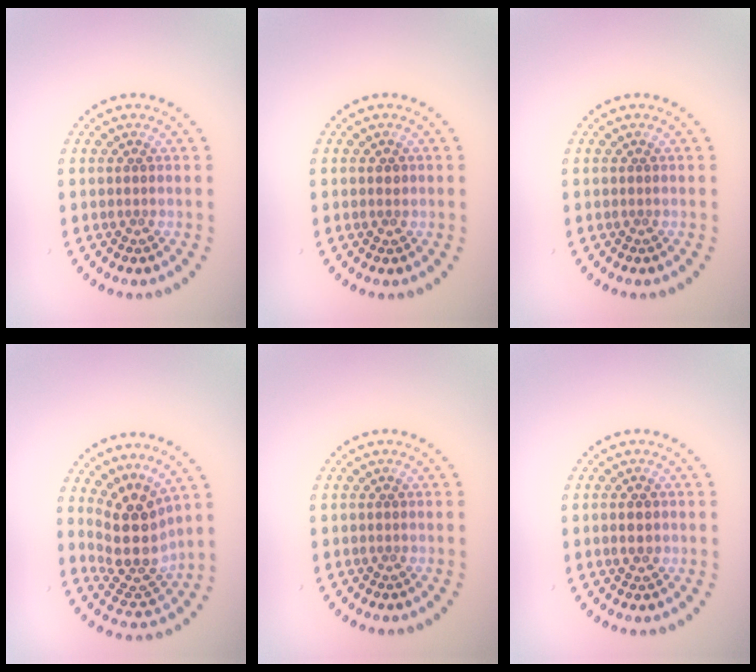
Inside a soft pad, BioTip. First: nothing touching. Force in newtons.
{"total": 0.9, "press": 0.9, "slide": 0.1}
{"total": 0.0}
{"total": 4.9, "press": 3.9, "slide": 3.0}
{"total": 0.0}
{"total": 1.9, "press": 1.9, "slide": 0.1}